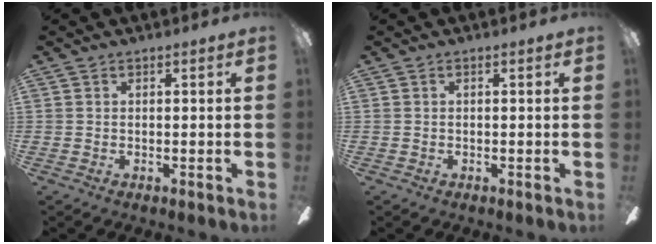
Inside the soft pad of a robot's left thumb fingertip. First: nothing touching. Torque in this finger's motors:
{"motor_torque": [0.00, 0.00, -0.15, 0.08, 0.00]}